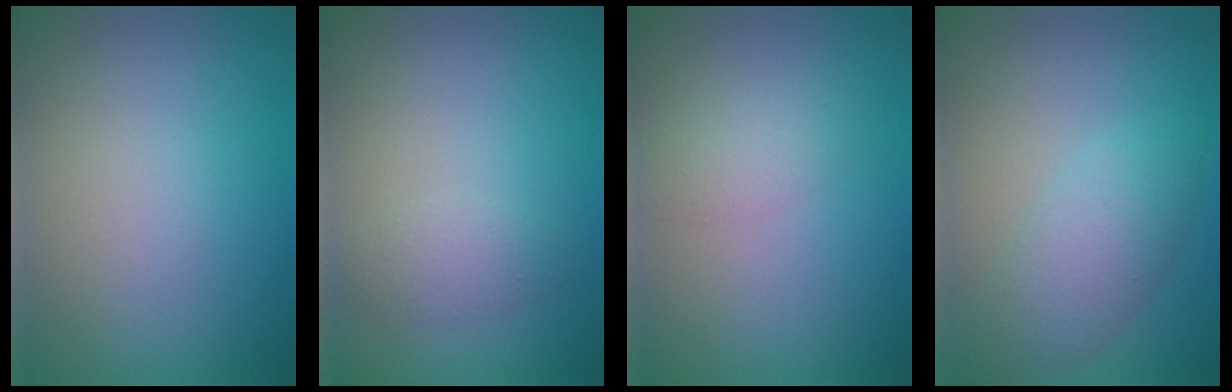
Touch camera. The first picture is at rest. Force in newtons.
{"total": 1.8, "press": 1.8, "slide": 0.1}
{"total": 2.0, "press": 2.0, "slide": 0.1}
{"total": 3.9, "press": 3.9, "slide": 0.0}